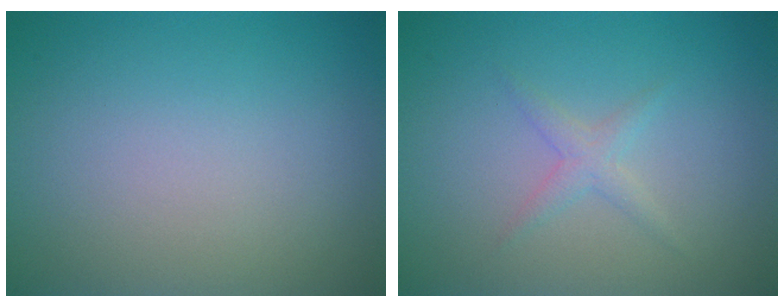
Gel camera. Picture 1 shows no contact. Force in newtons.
{"total": 1.3, "press": 1.3, "slide": 0.1}